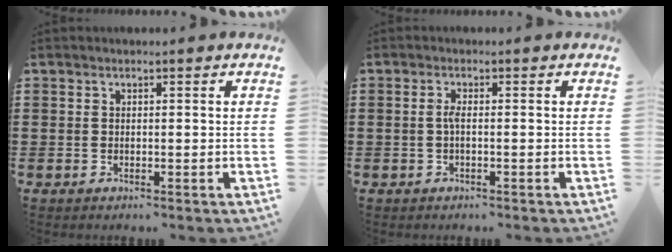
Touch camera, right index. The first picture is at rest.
{"total": 1.7, "force": [-0.3, 0.2, 1.6], "torque": [-0.041, -0.003, -0.009]}